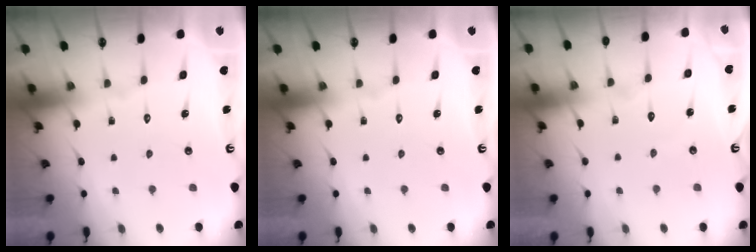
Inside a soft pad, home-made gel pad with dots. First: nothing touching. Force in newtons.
{"total": 0.0}
{"total": 2.5, "press": 2.5, "slide": 0.2}